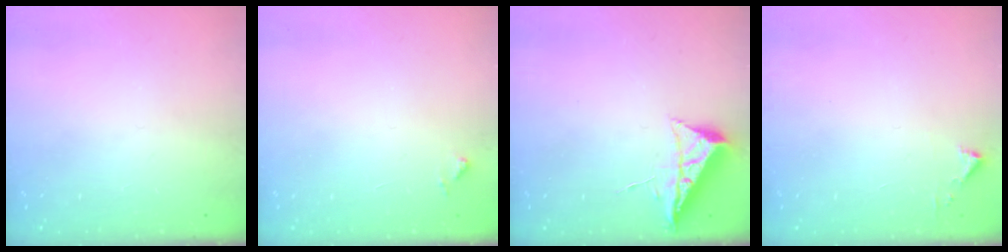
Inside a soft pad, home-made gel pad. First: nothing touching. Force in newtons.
{"total": 6.5, "press": 6.4, "slide": 0.4}
{"total": 6.5, "press": 6.5, "slide": 0.8}
{"total": 2.3, "press": 2.3, "slide": 0.2}